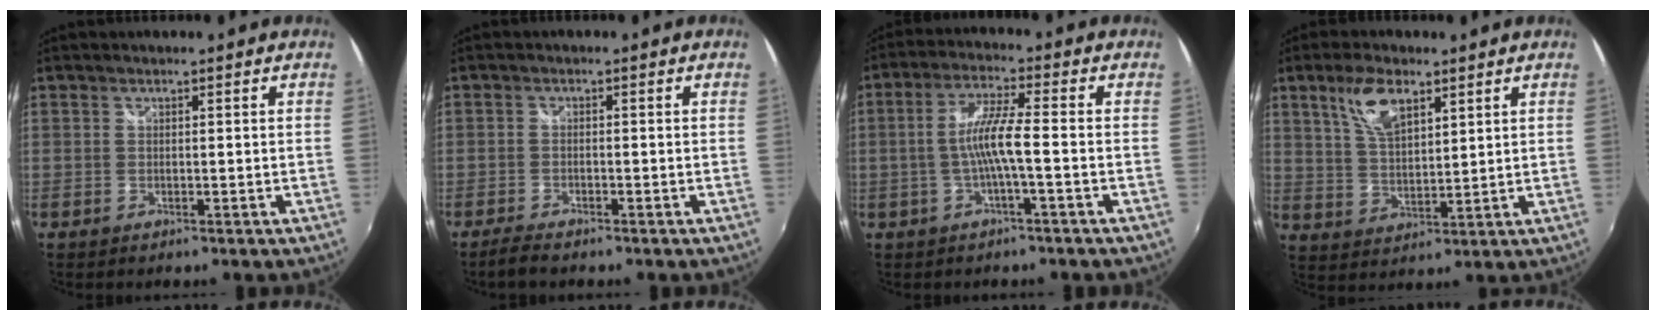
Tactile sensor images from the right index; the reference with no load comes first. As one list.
[{"total": 3.7, "force": [-2.8, 1.1, 2.1], "torque": [-0.053, -0.009, -0.050]}, {"total": 6.7, "force": [-1.7, -0.1, 6.5], "torque": [-0.136, 0.006, -0.029]}, {"total": 8.4, "force": [4.7, 3.6, 6.0], "torque": [-0.115, 0.011, 0.095]}]